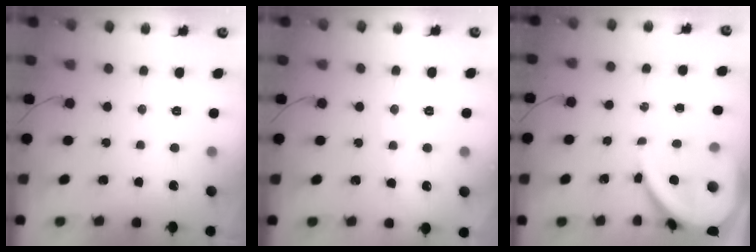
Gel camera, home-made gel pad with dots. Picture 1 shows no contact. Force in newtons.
{"total": 2.7, "press": 2.6, "slide": 0.4}
{"total": 9.6, "press": 9.5, "slide": 1.2}